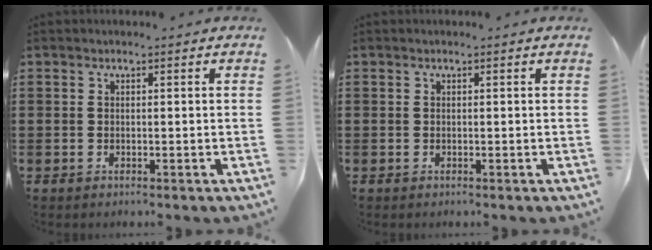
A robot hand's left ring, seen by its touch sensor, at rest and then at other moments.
{"total": 0.0}